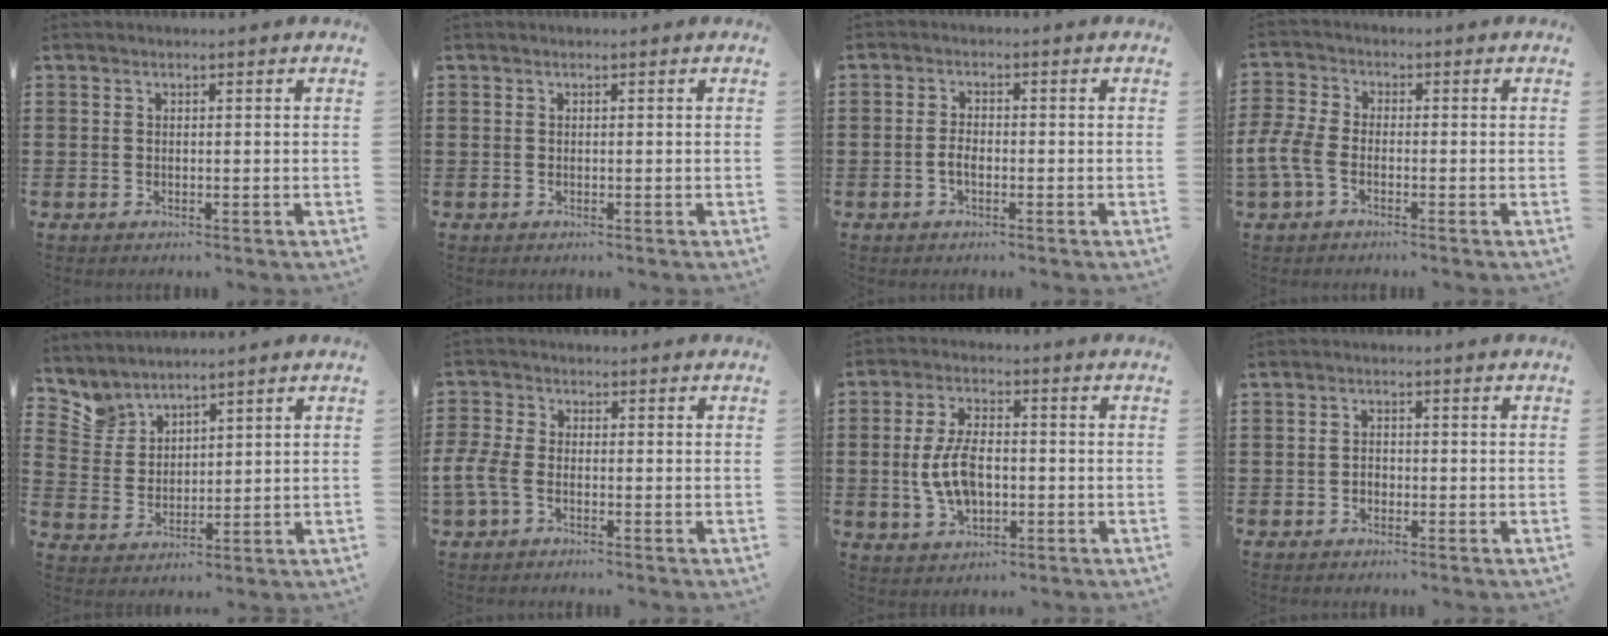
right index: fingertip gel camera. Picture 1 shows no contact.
{"total": 0.0}
{"total": 2.1, "force": [-0.8, 0.9, 1.7], "torque": [-0.041, -0.001, -0.017]}
{"total": 4.7, "force": [-2.4, 2.4, 3.2], "torque": [-0.091, -0.005, -0.052]}
{"total": 4.0, "force": [3.5, 1.8, -0.5], "torque": [-0.011, -0.007, 0.067]}
{"total": 3.9, "force": [-2.0, 1.9, 2.7], "torque": [-0.080, -0.004, -0.046]}
{"total": 7.9, "force": [-0.8, 4.2, 6.6], "torque": [-0.153, -0.002, -0.021]}
{"total": 1.2, "force": [-0.7, 0.8, 0.5], "torque": [-0.013, -0.001, -0.014]}